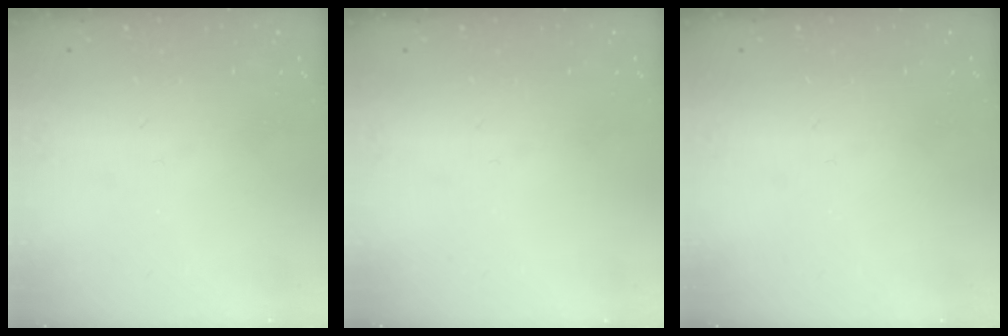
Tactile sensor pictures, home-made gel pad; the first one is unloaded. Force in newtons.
{"total": 0.0}
{"total": 0.0}